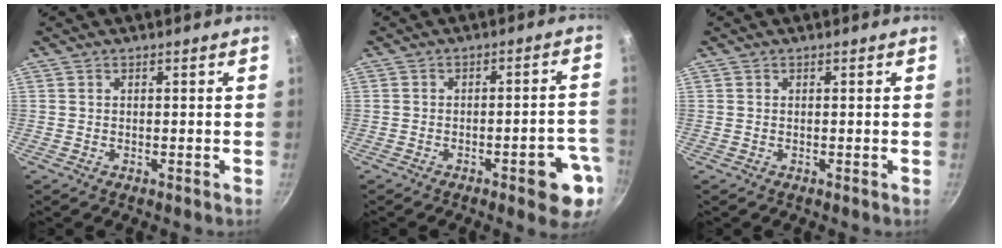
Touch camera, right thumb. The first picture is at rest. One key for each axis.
{"total": 9.2, "fx": -4.0, "fy": 2.9, "fz": 7.8, "tx": -0.065, "ty": 0.029, "tz": -0.044}
{"total": 0.0}